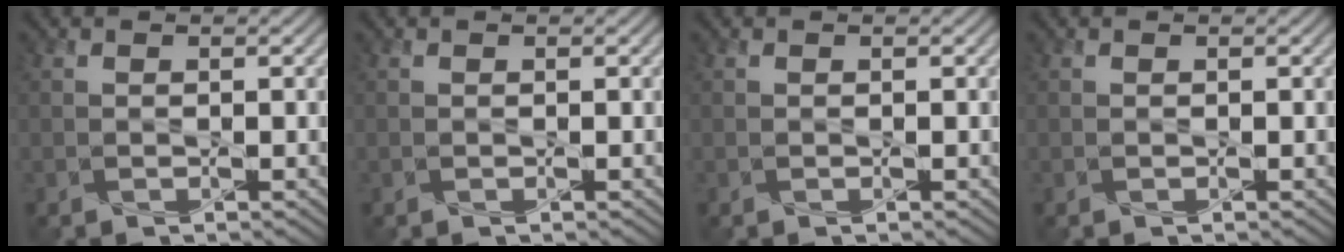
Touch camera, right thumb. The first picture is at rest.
{"total": 0.0}
{"total": 0.0}
{"total": 0.0}